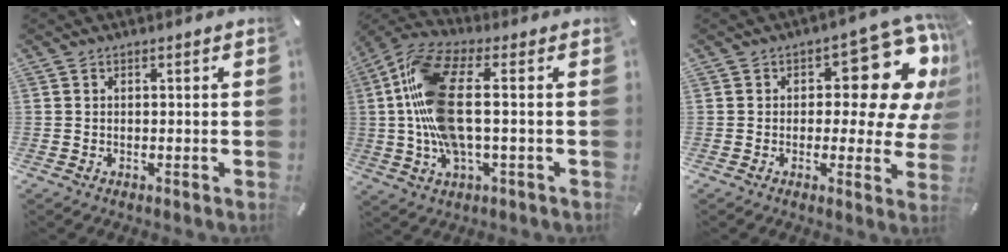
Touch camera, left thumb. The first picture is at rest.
{"total": 16.0, "force": [0.7, 6.7, 14.5], "torque": [-0.320, -0.014, 0.007]}
{"total": 14.8, "force": [6.8, 7.6, 10.7], "torque": [-0.118, -0.060, 0.111]}